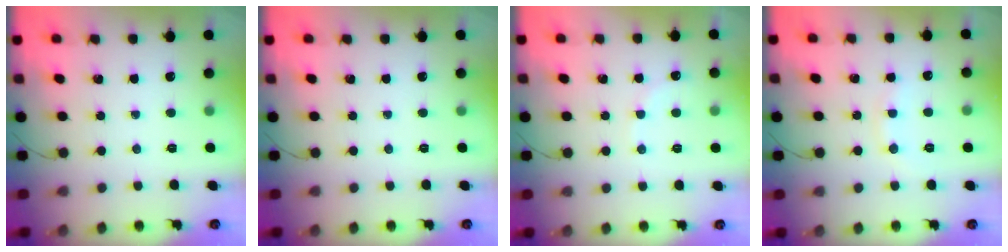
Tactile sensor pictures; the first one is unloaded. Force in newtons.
{"total": 0.0}
{"total": 5.5, "press": 5.2, "slide": 1.5}
{"total": 7.4, "press": 7.2, "slide": 1.4}